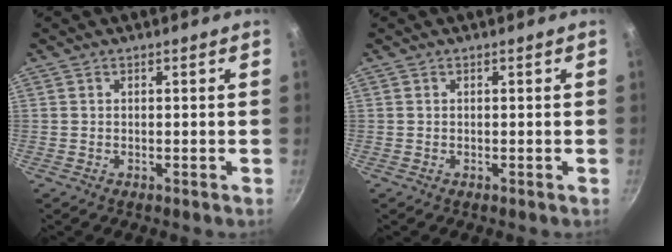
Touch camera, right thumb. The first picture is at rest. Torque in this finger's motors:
{"motor_torque": [-0.13, -0.13, 0.09, 0.08, 0.00]}